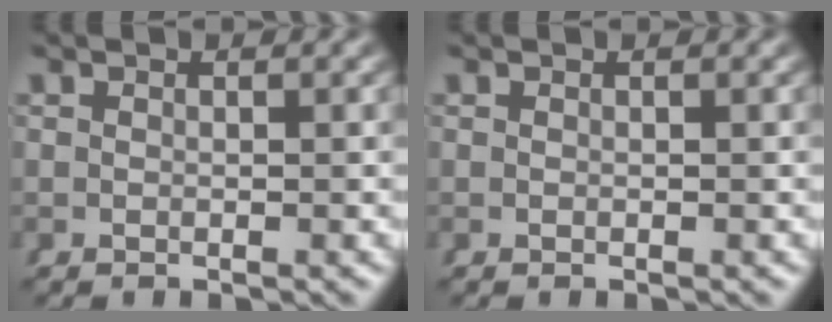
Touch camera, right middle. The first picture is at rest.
{"total": 0.0}